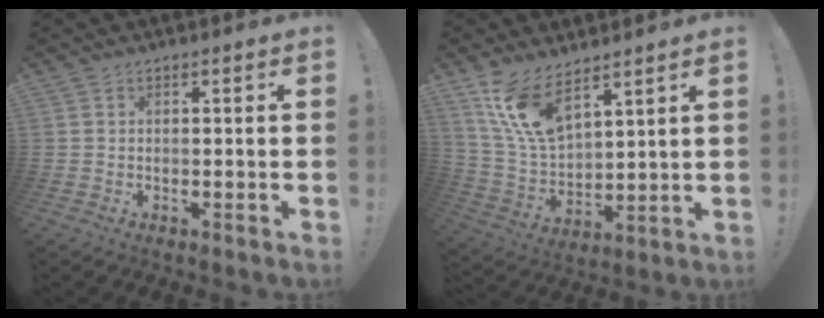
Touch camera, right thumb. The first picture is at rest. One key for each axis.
{"total": 13.4, "fx": 9.5, "fy": 5.9, "fz": 7.6, "tx": -0.173, "ty": -0.057, "tz": 0.181}